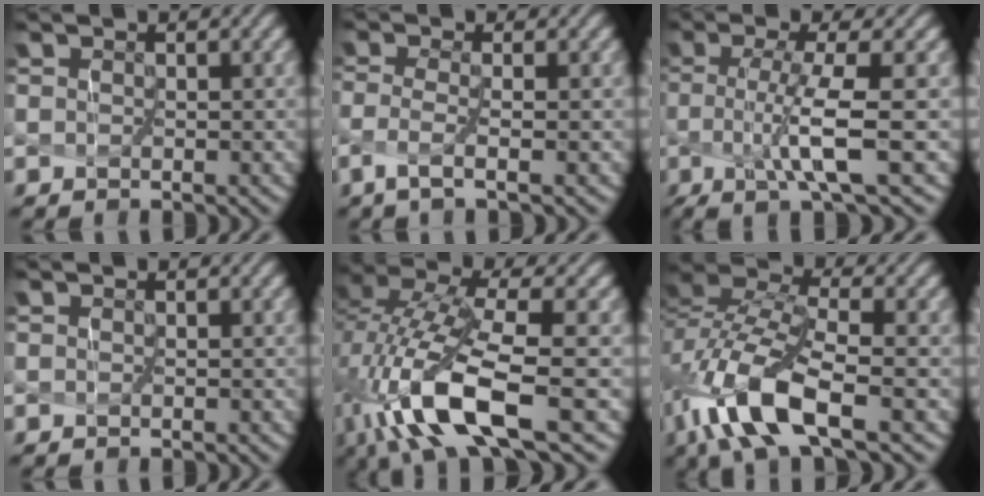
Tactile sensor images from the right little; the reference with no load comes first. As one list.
[{"total": 2.1, "force": [-1.5, -0.3, 1.4], "torque": [-0.050, -0.006, -0.025]}, {"total": 5.4, "force": [-1.6, -0.2, 5.1], "torque": [-0.104, -0.008, -0.018]}, {"total": 0.0}, {"total": 9.6, "force": [-3.8, 2.5, 8.4], "torque": [-0.179, 0.000, -0.064]}, {"total": 8.7, "force": [-4.3, 2.7, 7.1], "torque": [-0.156, 0.000, -0.081]}]